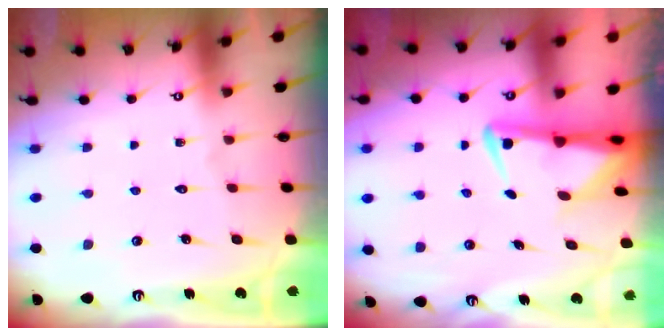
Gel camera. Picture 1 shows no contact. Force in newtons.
{"total": 4.3, "press": 4.2, "slide": 1.0}